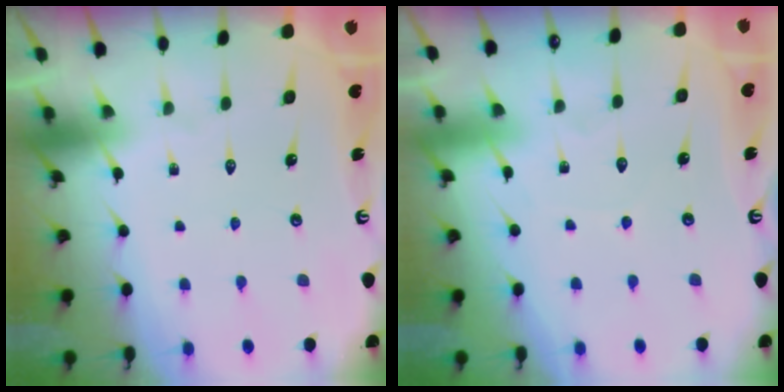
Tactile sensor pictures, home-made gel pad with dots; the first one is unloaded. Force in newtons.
{"total": 3.0, "press": 3.0, "slide": 0.4}